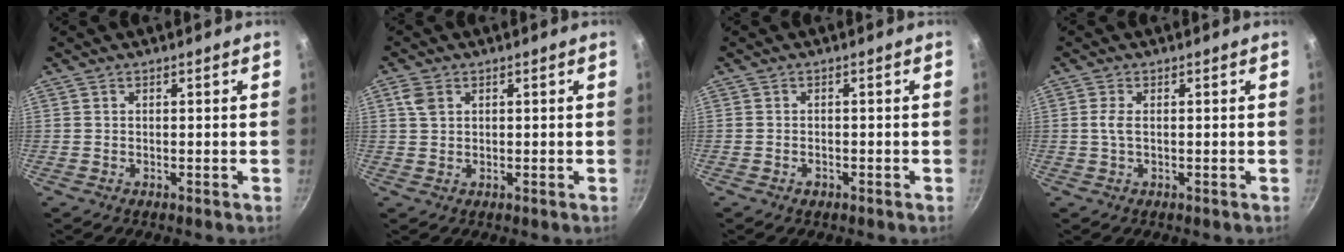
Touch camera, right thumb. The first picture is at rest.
{"total": 3.0, "force": [1.1, 2.2, 1.8], "torque": [-0.034, 0.001, 0.022]}
{"total": 1.3, "force": [-0.8, 0.8, 0.6], "torque": [-0.013, 0.007, -0.012]}
{"total": 2.1, "force": [0.1, 0.9, 1.9], "torque": [-0.046, 0.002, 0.001]}